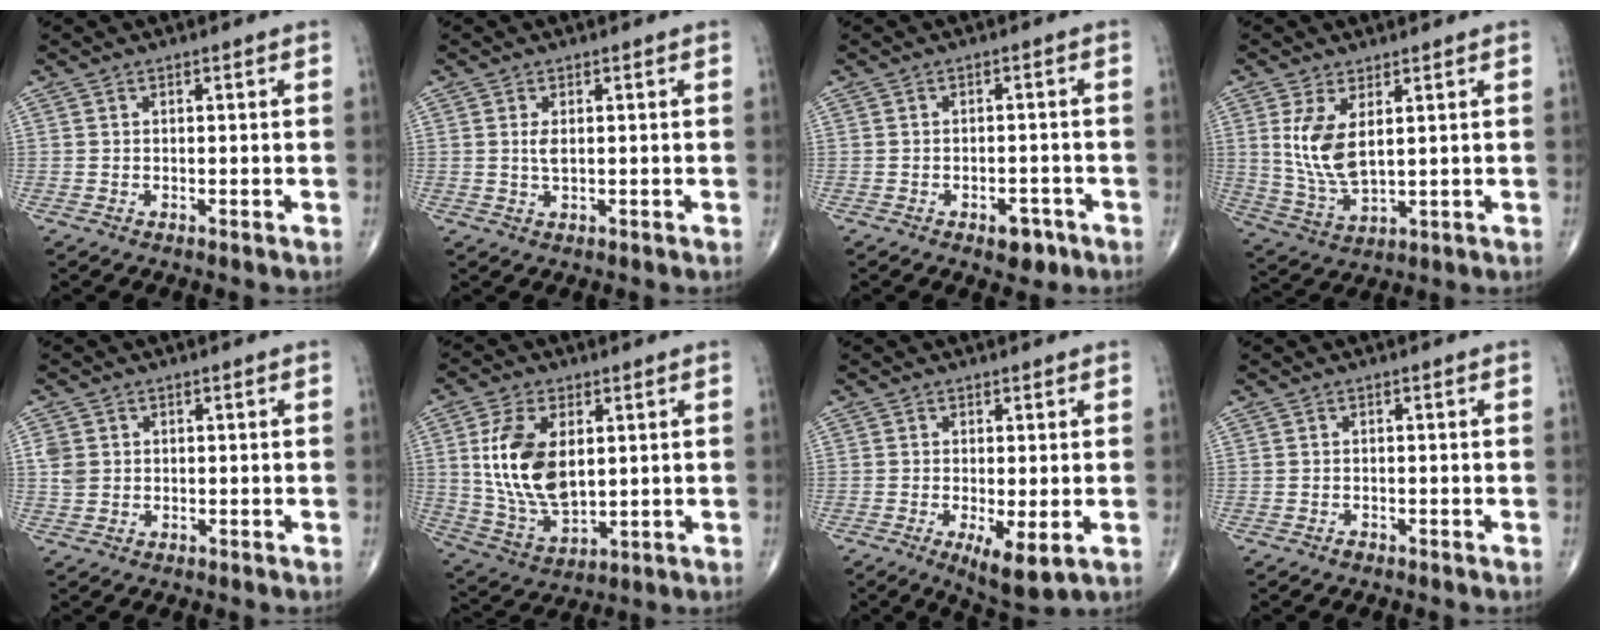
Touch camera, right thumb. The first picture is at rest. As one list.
[{"total": 1.9, "force": [0.4, 0.7, 1.7], "torque": [-0.032, -0.002, 0.012]}, {"total": 4.0, "force": [-2.2, 2.2, 2.4], "torque": [-0.016, 0.011, -0.027]}, {"total": 8.7, "force": [2.4, 4.0, 7.4], "torque": [-0.146, -0.019, 0.062]}, {"total": 3.0, "force": [0.5, 2.6, 1.5], "torque": [-0.022, 0.003, 0.013]}, {"total": 14.6, "force": [2.8, 8.2, 11.7], "torque": [-0.215, -0.015, 0.066]}, {"total": 6.3, "force": [-1.6, 2.0, 5.8], "torque": [-0.097, -0.021, -0.020]}, {"total": 0.5, "force": [-0.5, 0.3, 0.1], "torque": [0.000, 0.000, -0.011]}]